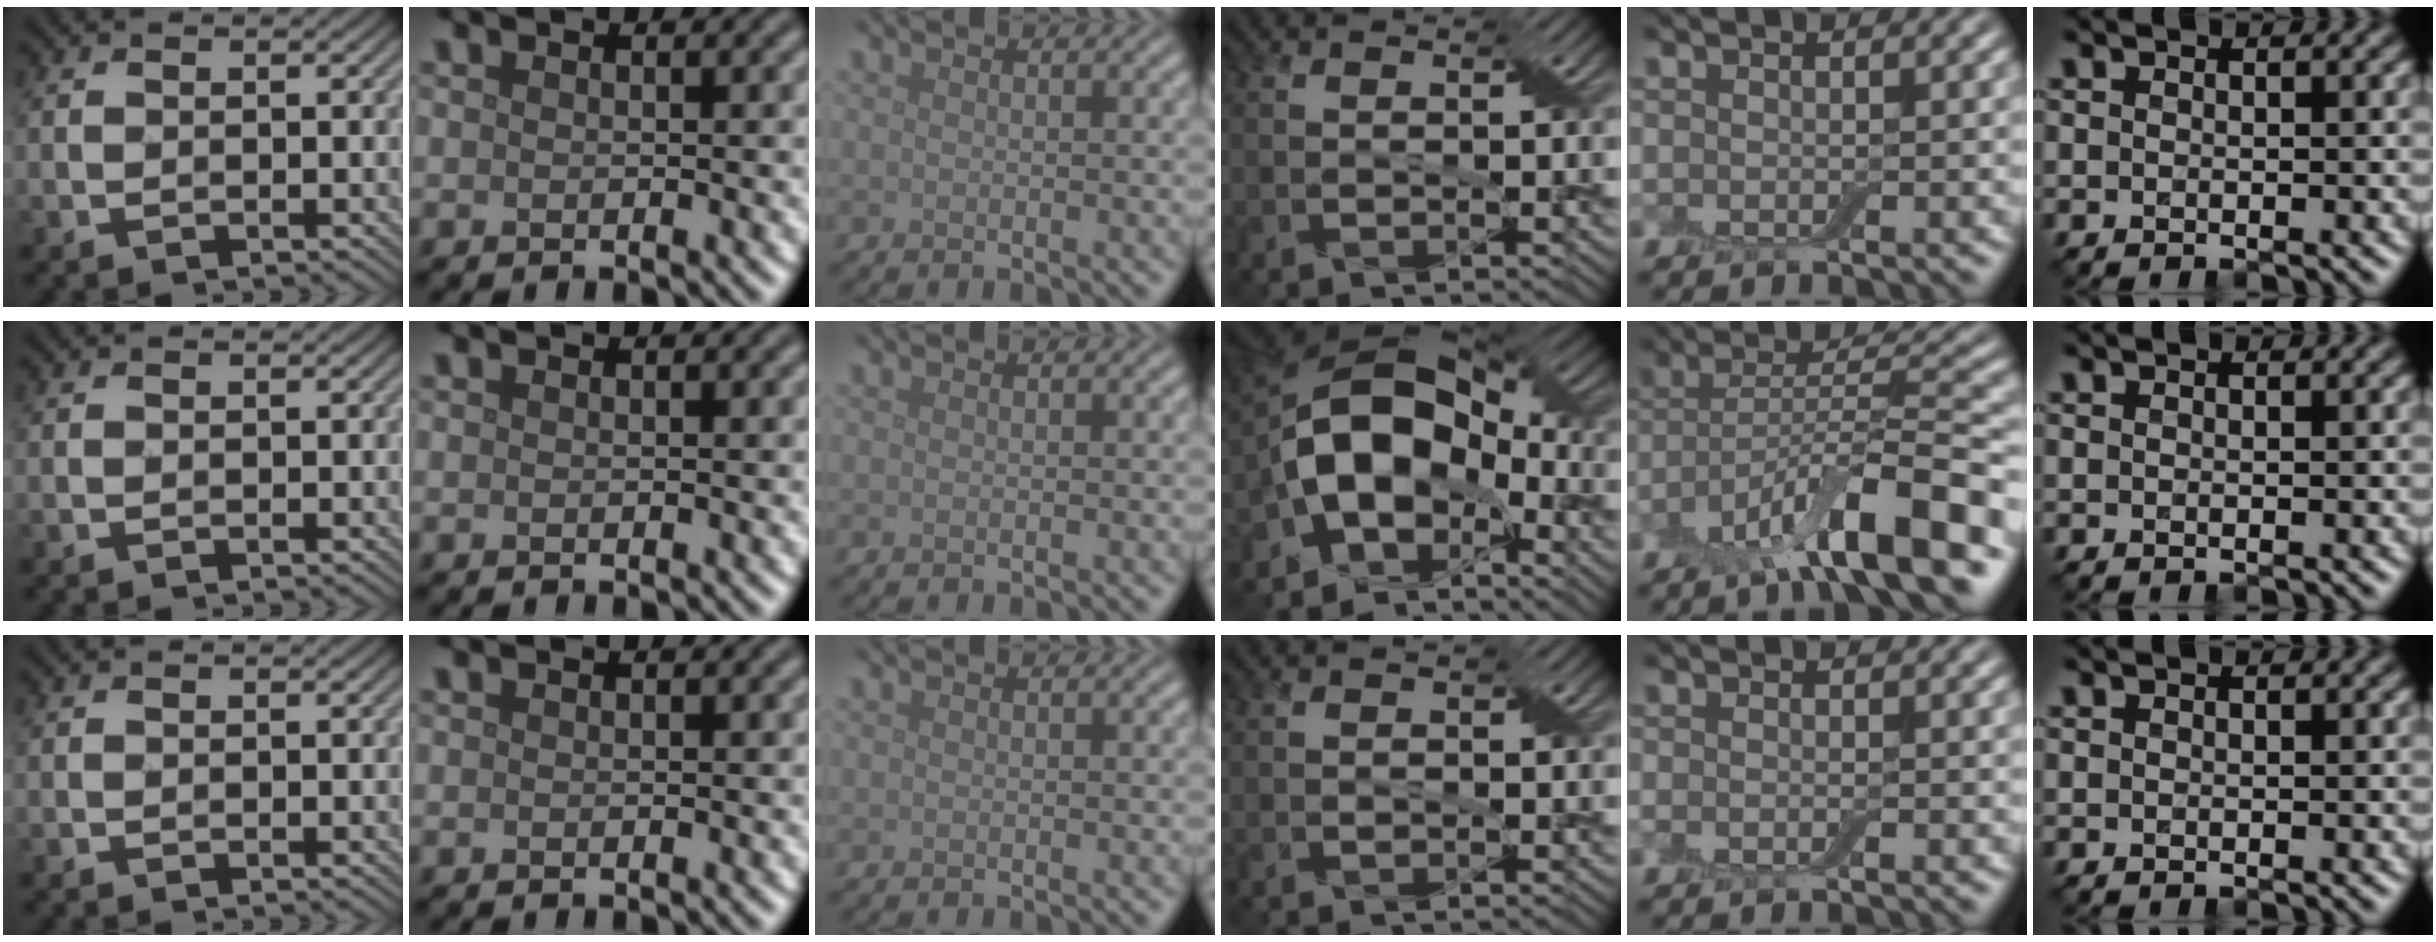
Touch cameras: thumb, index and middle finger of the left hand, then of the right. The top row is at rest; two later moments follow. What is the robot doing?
{"motion": "fold", "object": "bandage"}